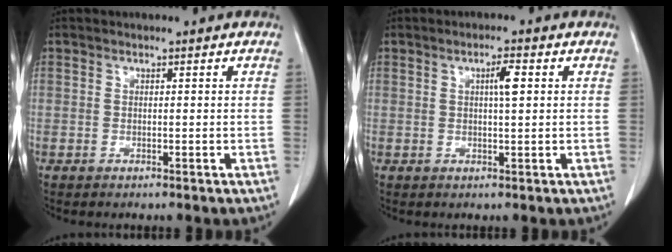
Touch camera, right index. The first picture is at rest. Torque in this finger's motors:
{"motor_torque": [0.06, 0.03, 0.07, 0.03]}